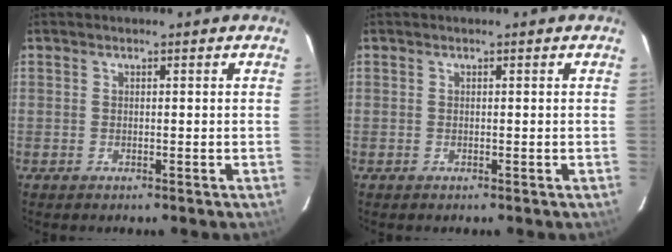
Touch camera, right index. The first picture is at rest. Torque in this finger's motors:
{"motor_torque": [0.00, 0.00, 0.01, 0.00]}